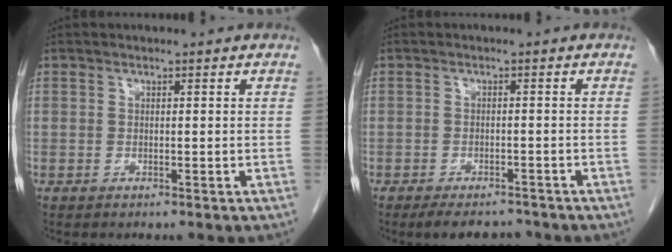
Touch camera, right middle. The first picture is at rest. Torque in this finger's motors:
{"motor_torque": [0.54, -0.35, 0.06, 0.03]}